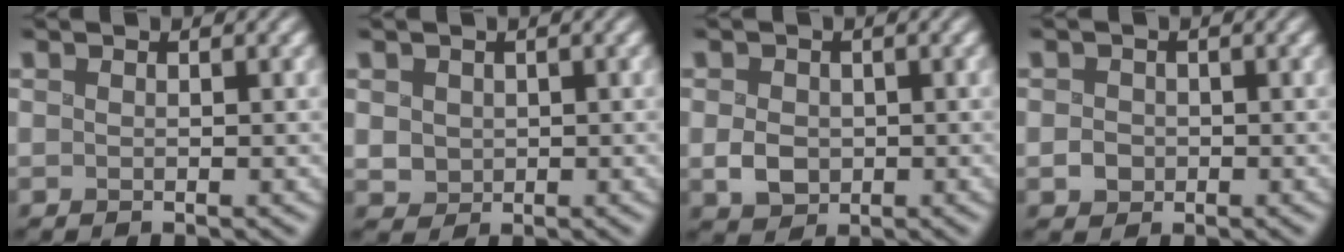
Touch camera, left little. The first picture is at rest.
{"total": 1.6, "force": [0.0, 1.5, 0.6], "torque": [-0.015, -0.005, 0.003]}
{"total": 2.7, "force": [-0.6, 2.2, 1.4], "torque": [-0.032, -0.005, -0.010]}
{"total": 1.5, "force": [-0.6, 1.3, 0.4], "torque": [-0.005, -0.005, -0.011]}